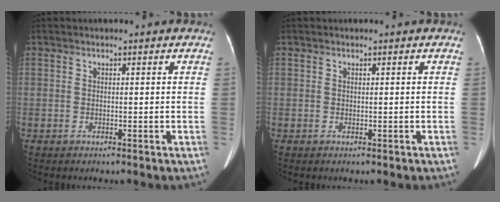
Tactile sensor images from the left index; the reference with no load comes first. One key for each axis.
{"total": 0.0}